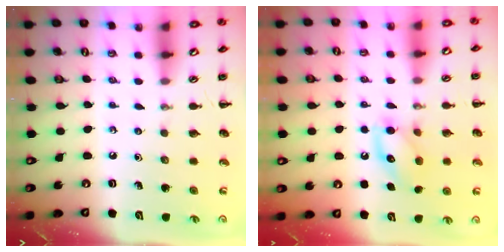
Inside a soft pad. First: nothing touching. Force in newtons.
{"total": 12.0, "press": 11.9, "slide": 1.2}